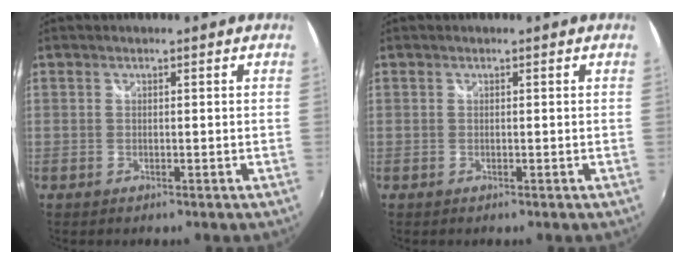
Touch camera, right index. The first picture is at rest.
{"total": 0.0}